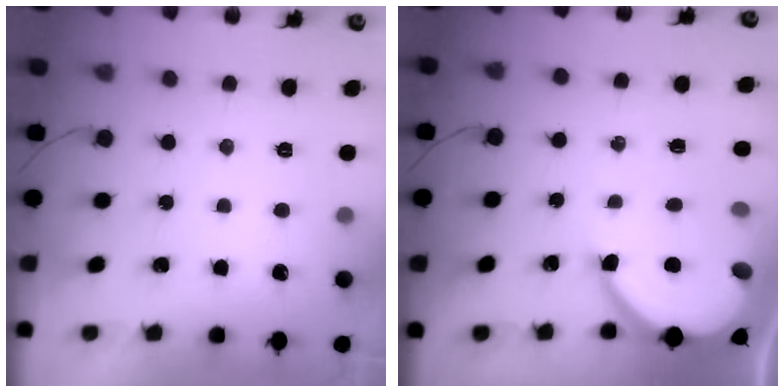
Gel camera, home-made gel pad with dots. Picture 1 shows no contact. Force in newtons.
{"total": 8.1, "press": 8.0, "slide": 0.5}